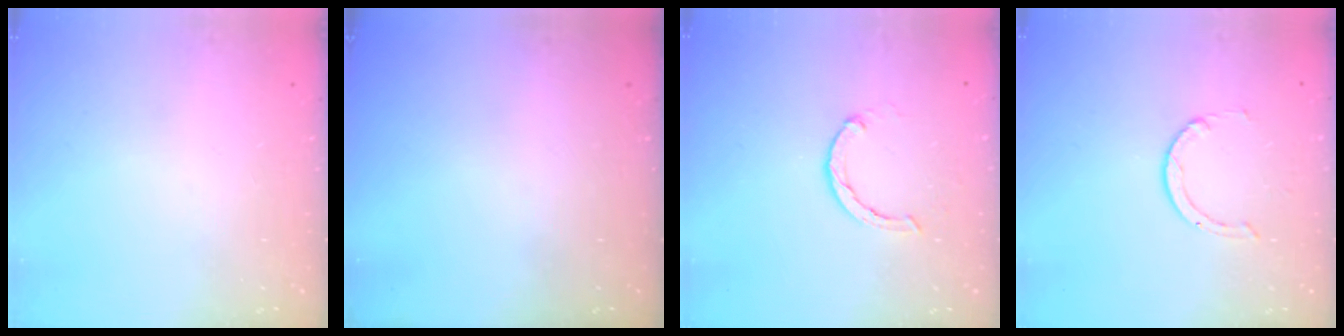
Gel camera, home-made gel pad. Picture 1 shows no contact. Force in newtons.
{"total": 0.0}
{"total": 2.3, "press": 2.3, "slide": 0.2}
{"total": 1.5, "press": 1.5, "slide": 0.2}